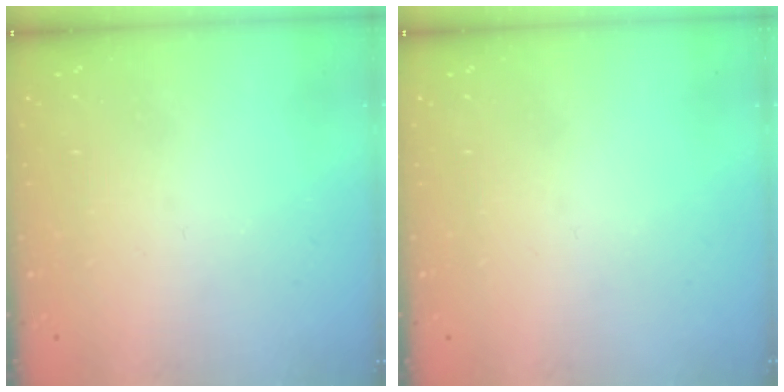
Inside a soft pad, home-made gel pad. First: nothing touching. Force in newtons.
{"total": 0.0}